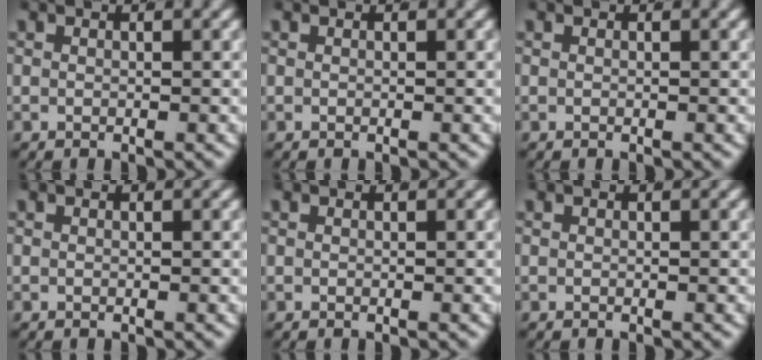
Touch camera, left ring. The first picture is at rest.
{"total": 0.0}
{"total": 0.0}
{"total": 0.0}
{"total": 0.0}
{"total": 1.1, "force": [-0.3, -1.0, -0.3], "torque": [0.012, -0.013, 0.007]}